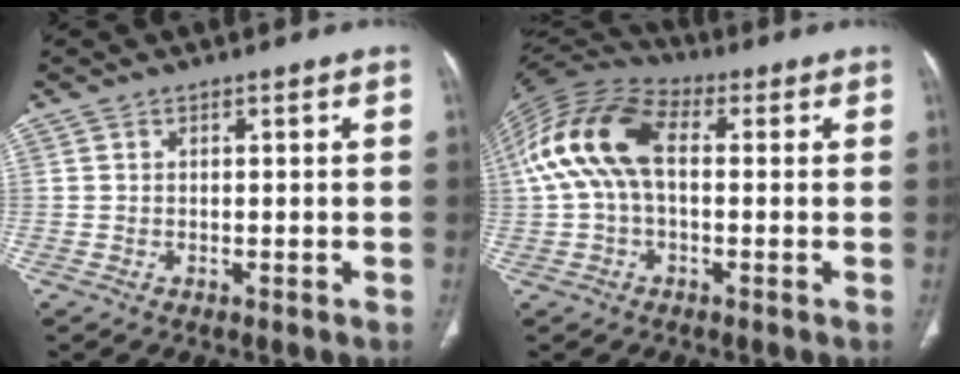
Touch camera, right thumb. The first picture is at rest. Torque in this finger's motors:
{"motor_torque": [0.97, 2.44, 1.55, -0.52, 0.22]}